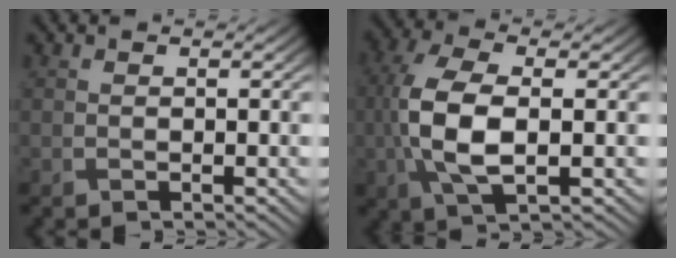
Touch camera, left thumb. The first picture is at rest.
{"total": 8.9, "force": [-0.7, 4.0, 7.9], "torque": [-0.192, 0.002, -0.013]}